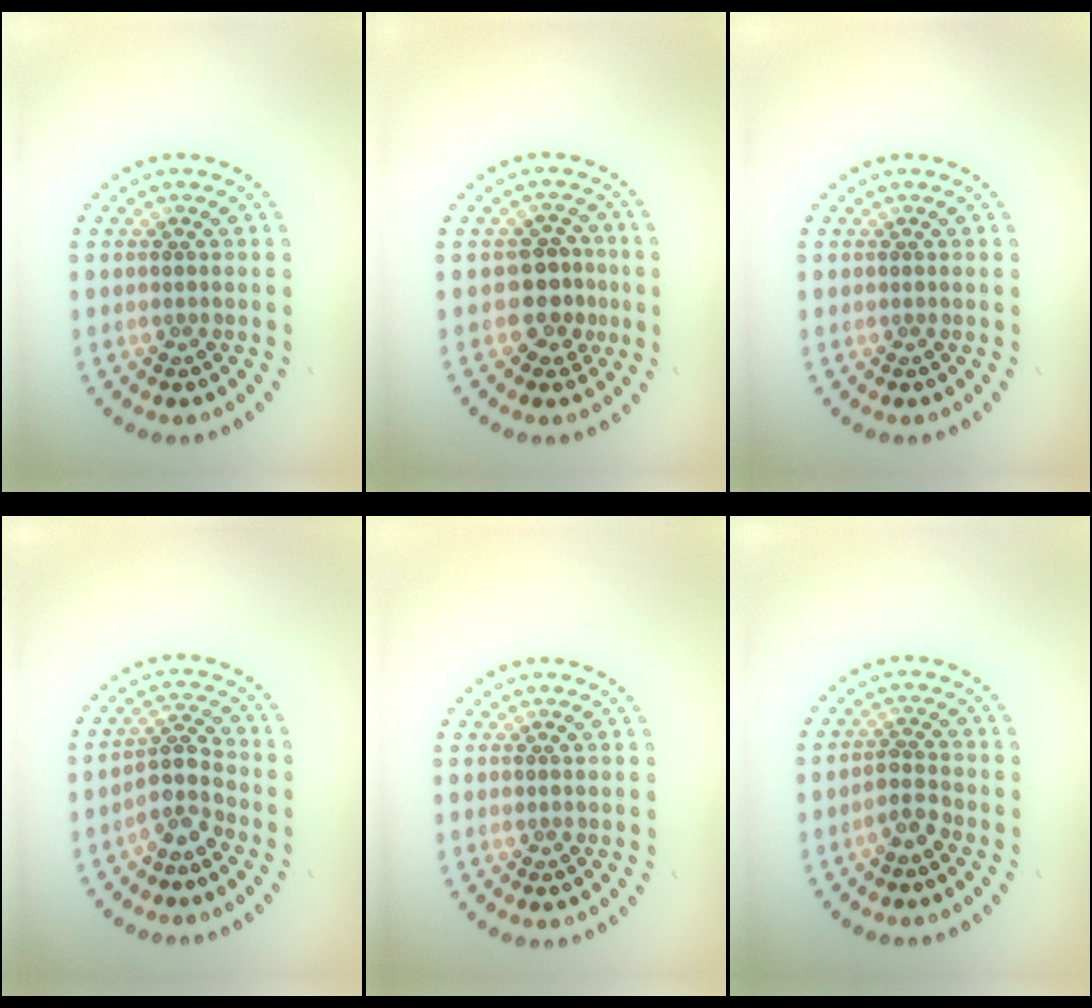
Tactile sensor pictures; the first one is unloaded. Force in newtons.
{"total": 2.9, "press": 2.6, "slide": 1.3}
{"total": 0.0}
{"total": 3.0, "press": 2.3, "slide": 1.9}
{"total": 0.0}
{"total": 1.9, "press": 1.5, "slide": 1.1}